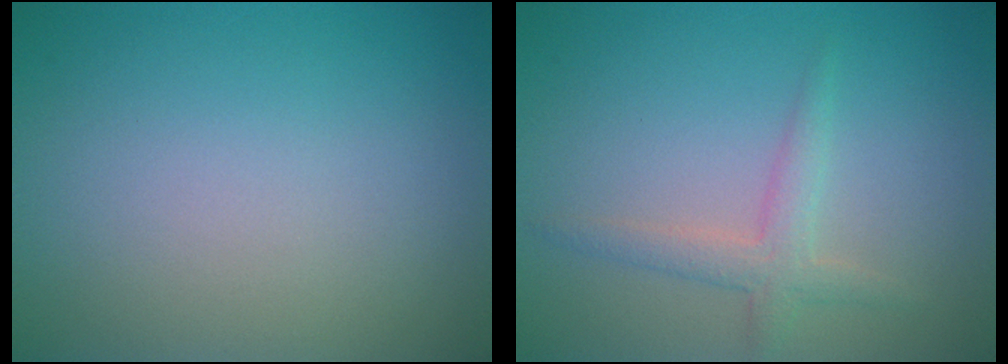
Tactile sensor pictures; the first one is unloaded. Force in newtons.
{"total": 2.2, "press": 2.2, "slide": 0.0}